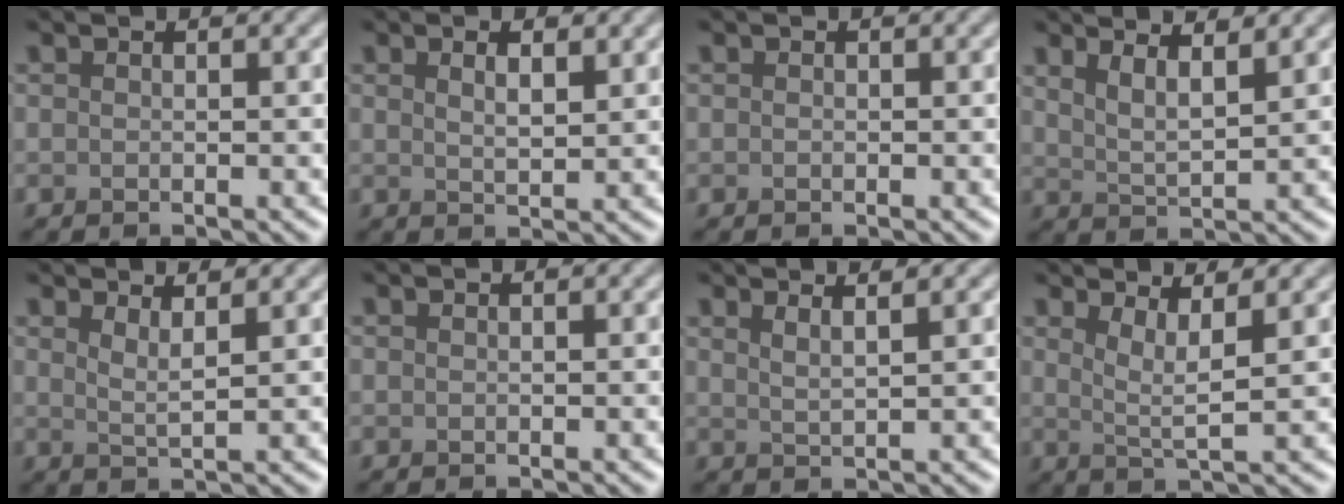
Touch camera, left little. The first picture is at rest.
{"total": 2.6, "force": [1.4, 0.9, 2.0], "torque": [-0.025, -0.002, 0.025]}
{"total": 0.0}
{"total": 3.9, "force": [3.0, 1.0, 2.4], "torque": [-0.035, 0.010, 0.042]}
{"total": 2.1, "force": [1.4, 0.5, 1.5], "torque": [-0.018, -0.004, 0.020]}
{"total": 0.0}
{"total": 2.7, "force": [1.8, 0.8, 1.8], "torque": [-0.012, 0.010, 0.009]}
{"total": 3.0, "force": [1.5, 0.5, 2.6], "torque": [-0.042, -0.006, 0.029]}